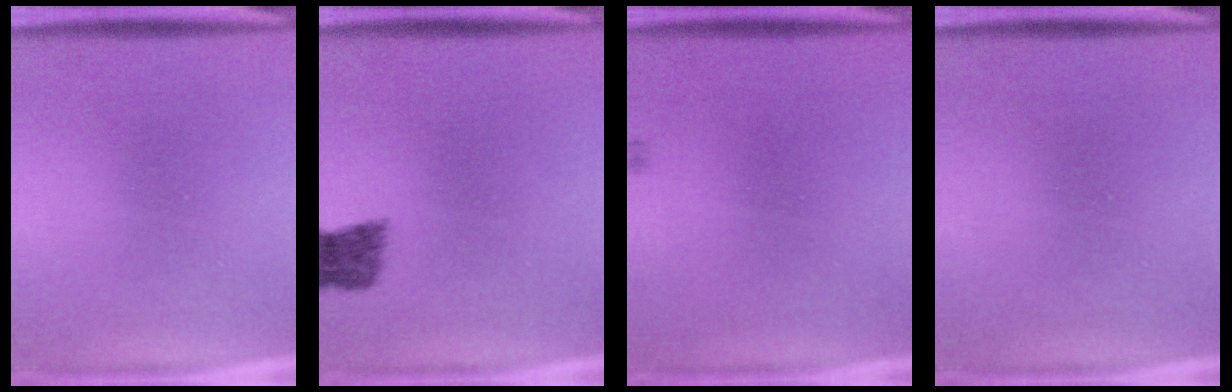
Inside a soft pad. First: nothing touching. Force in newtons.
{"total": 2.3}
{"total": 0.6}
{"total": 0.0}